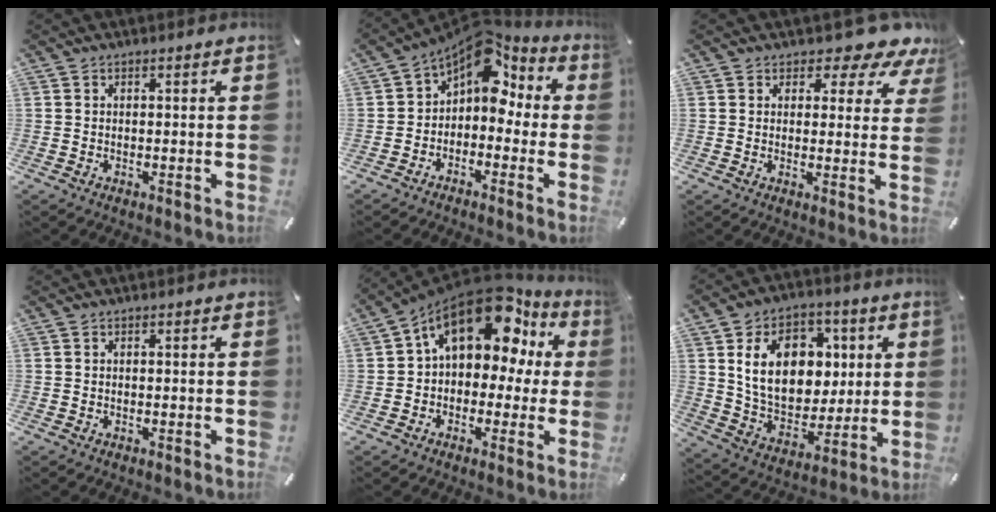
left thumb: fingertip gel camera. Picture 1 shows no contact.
{"total": 10.3, "force": [5.2, 6.6, 6.0], "torque": [-0.095, -0.037, 0.092]}
{"total": 6.7, "force": [4.9, 3.6, 2.7], "torque": [-0.027, -0.043, 0.080]}
{"total": 0.0}
{"total": 17.7, "force": [8.2, 10.6, 11.6], "torque": [-0.178, -0.044, 0.143]}
{"total": 17.7, "force": [4.9, 13.5, 10.4], "torque": [-0.172, -0.006, 0.094]}